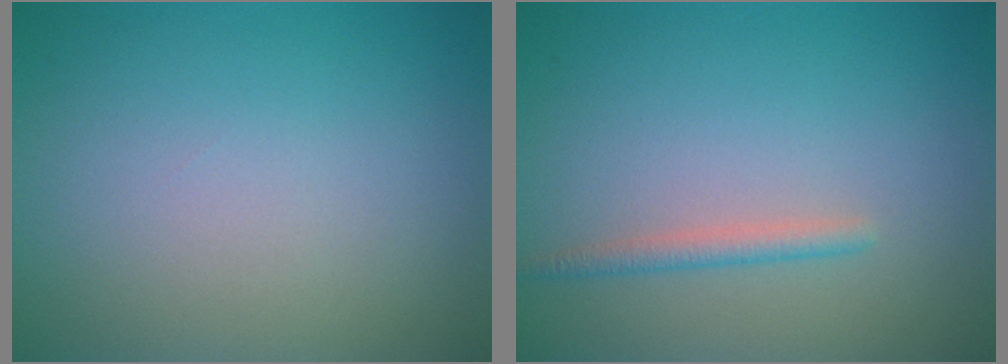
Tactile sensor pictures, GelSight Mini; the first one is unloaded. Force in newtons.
{"total": 1.4, "press": 1.4, "slide": 0.2}